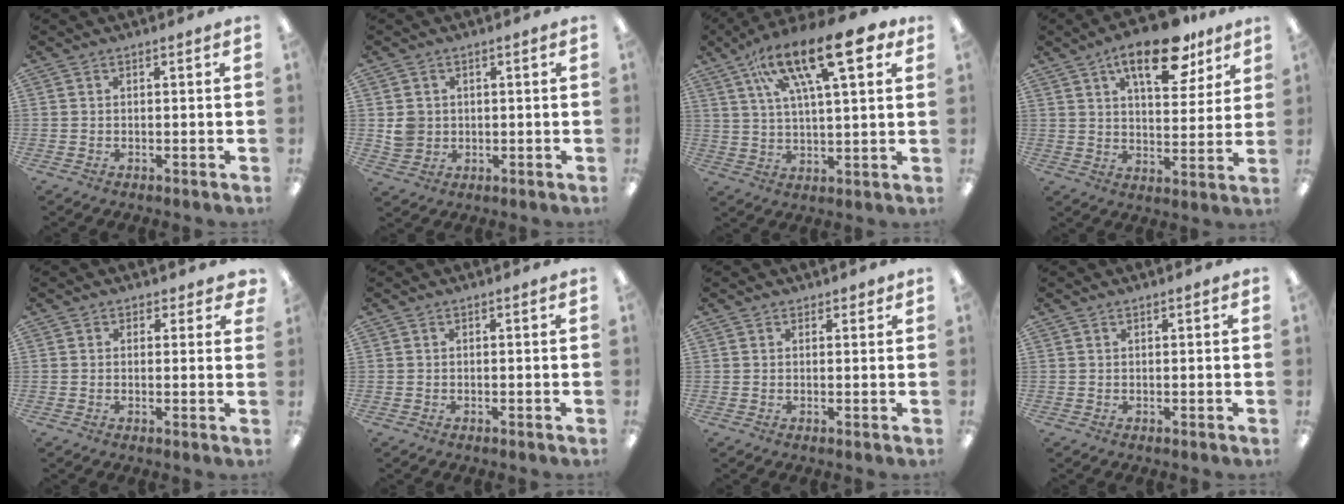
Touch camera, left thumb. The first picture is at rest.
{"total": 3.8, "force": [0.7, 3.6, 1.0], "torque": [-0.017, 0.004, 0.014]}
{"total": 19.8, "force": [11.3, 6.5, 14.9], "torque": [-0.244, -0.047, 0.181]}
{"total": 16.1, "force": [9.9, 6.8, 10.8], "torque": [-0.156, -0.039, 0.161]}
{"total": 1.9, "force": [1.4, 1.2, 0.4], "torque": [0.007, -0.003, 0.022]}
{"total": 0.0}
{"total": 1.4, "force": [1.2, 0.7, 0.2], "torque": [0.005, -0.004, 0.021]}
{"total": 0.7, "force": [0.6, 0.1, 0.3], "torque": [-0.008, 0.001, 0.010]}